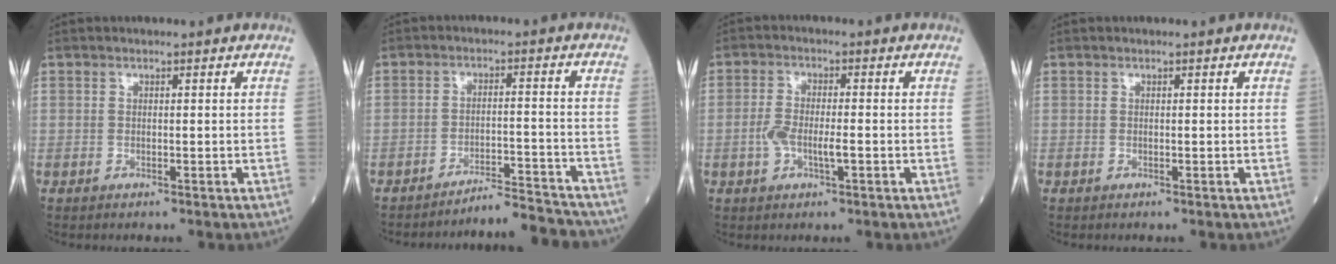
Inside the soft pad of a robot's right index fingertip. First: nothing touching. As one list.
[{"total": 7.7, "force": [-7.7, -0.2, 0.1], "torque": [0.010, 0.017, -0.115]}, {"total": 4.6, "force": [-1.1, 1.5, 4.2], "torque": [-0.088, 0.009, -0.019]}, {"total": 0.0}]